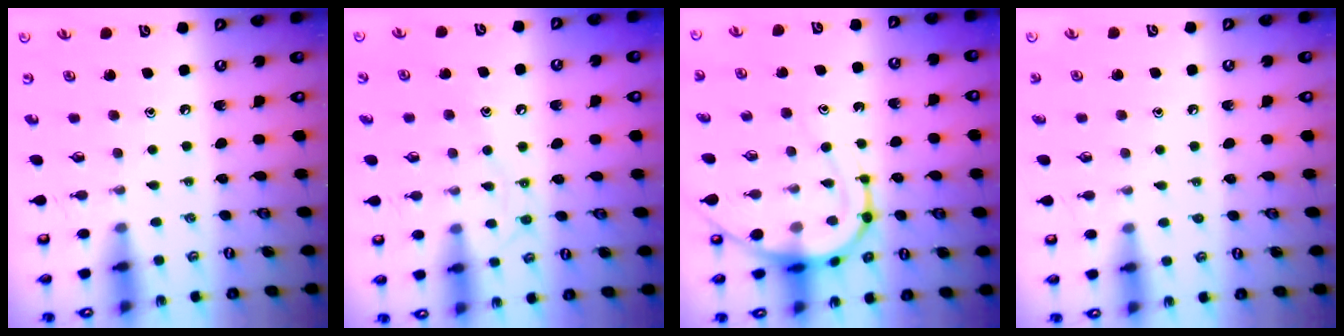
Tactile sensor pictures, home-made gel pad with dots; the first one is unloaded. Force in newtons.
{"total": 10.9, "press": 10.9, "slide": 1.0}
{"total": 11.8, "press": 11.7, "slide": 1.4}
{"total": 2.7, "press": 2.6, "slide": 0.7}